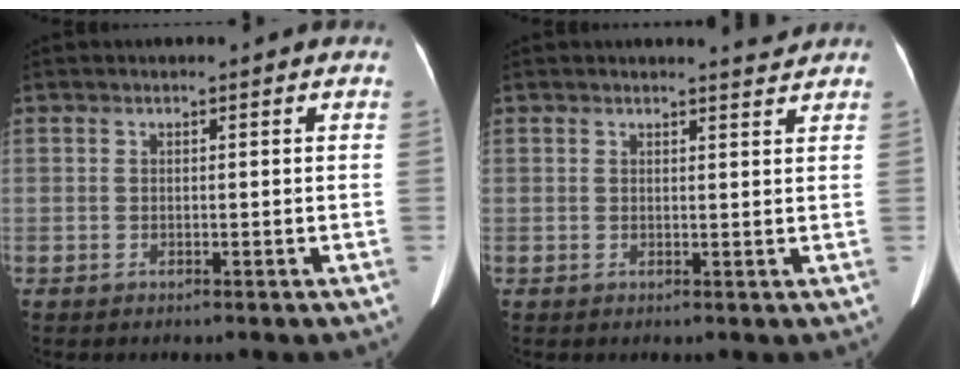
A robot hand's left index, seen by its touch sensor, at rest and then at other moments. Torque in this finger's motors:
{"motor_torque": [0.06, -0.47, -0.12, 0.00]}